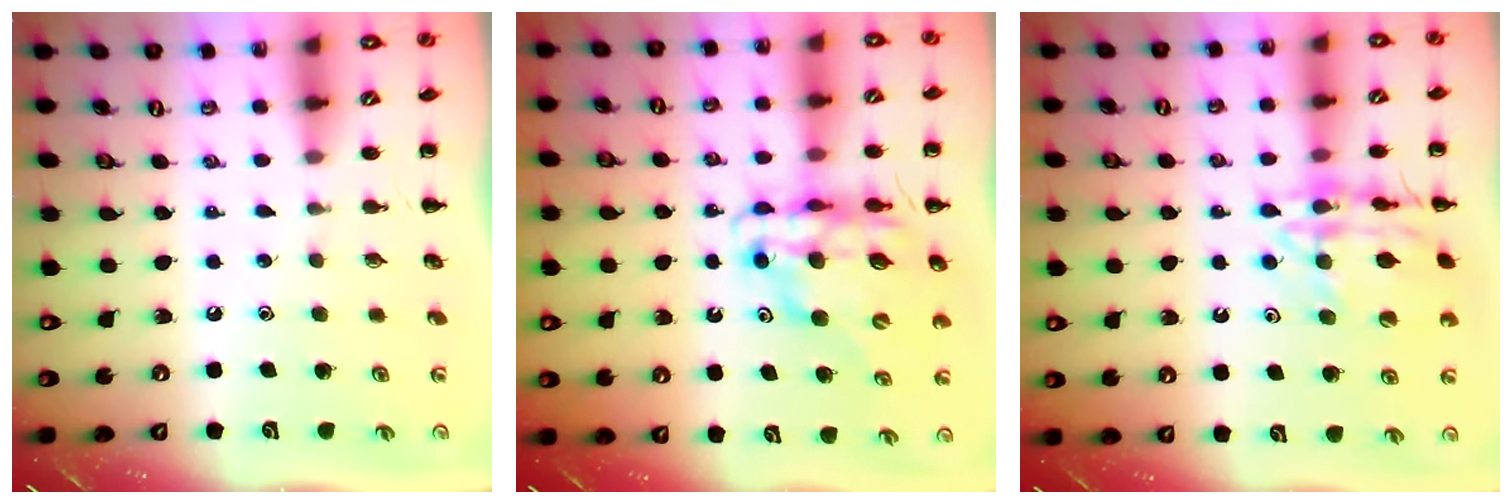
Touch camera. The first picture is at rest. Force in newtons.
{"total": 15.0, "press": 14.4, "slide": 4.0}
{"total": 15.7, "press": 15.6, "slide": 1.6}